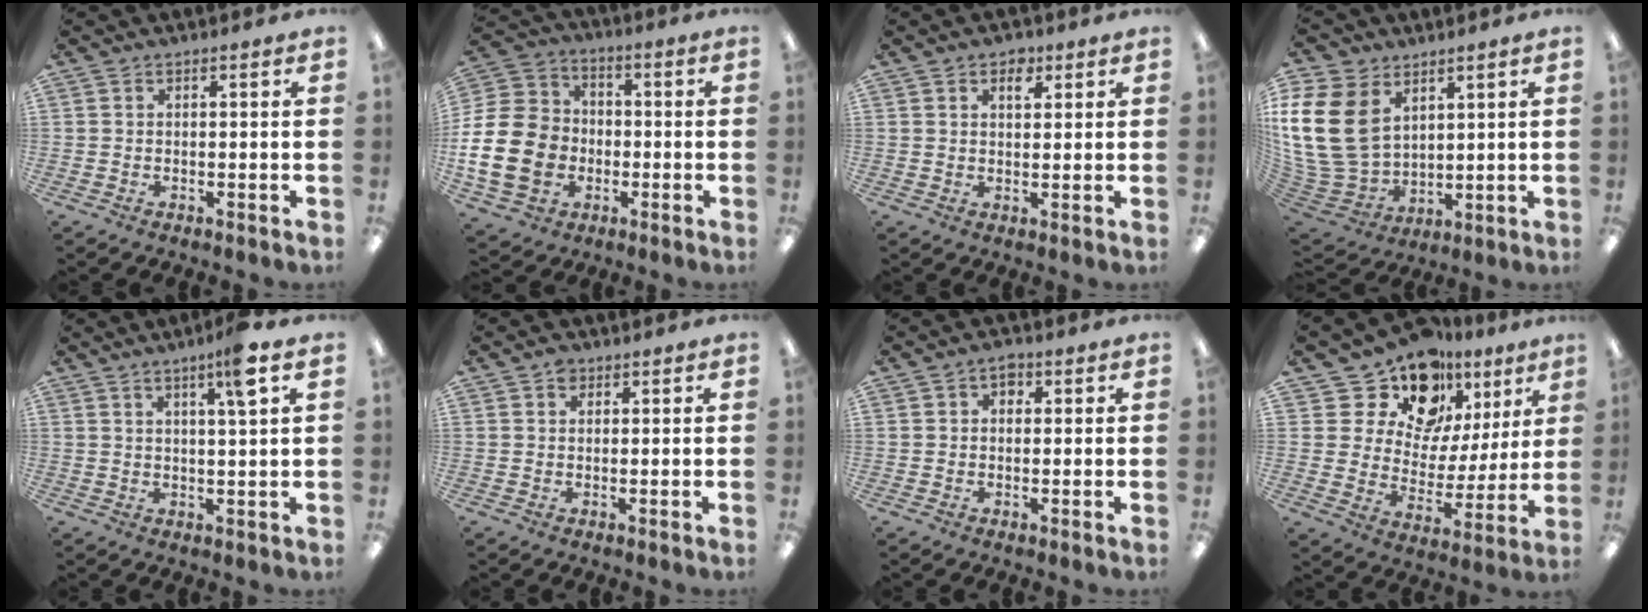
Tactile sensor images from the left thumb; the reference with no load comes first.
{"total": 18.6, "force": [-4.0, 15.4, 9.7], "torque": [-0.202, 0.032, -0.060]}
{"total": 3.7, "force": [2.0, 2.3, 2.1], "torque": [-0.005, -0.012, 0.028]}
{"total": 19.0, "force": [5.4, 14.2, 11.5], "torque": [-0.293, -0.034, 0.102]}
{"total": 7.1, "force": [3.9, 0.3, 5.9], "torque": [-0.102, -0.005, 0.058]}
{"total": 2.0, "force": [1.2, 1.3, 0.8], "torque": [-0.010, -0.002, 0.021]}
{"total": 2.4, "force": [0.8, 1.8, 1.3], "torque": [-0.012, 0.000, 0.010]}
{"total": 16.8, "force": [12.5, 9.7, 5.6], "torque": [-0.112, -0.085, 0.227]}